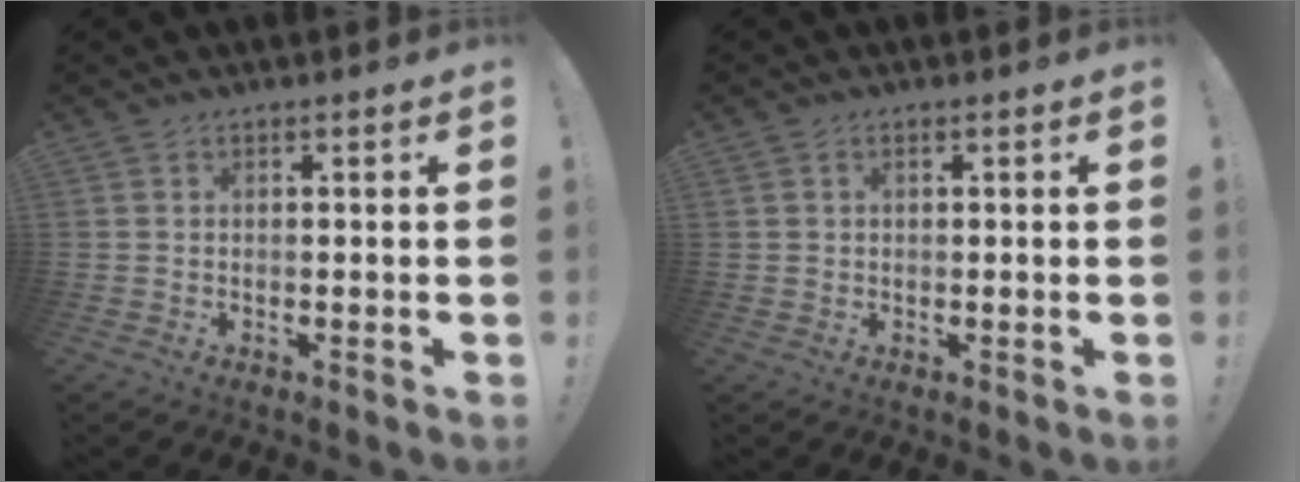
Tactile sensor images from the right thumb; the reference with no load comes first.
{"total": 1.1, "force": [0.5, 1.0, 0.3], "torque": [-0.005, 0.004, 0.008]}